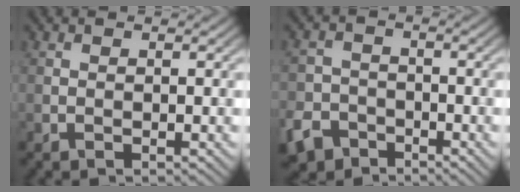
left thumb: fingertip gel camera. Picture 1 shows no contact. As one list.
[{"total": 5.8, "force": [-3.9, 3.9, 1.7], "torque": [-0.035, -0.007, -0.081]}]